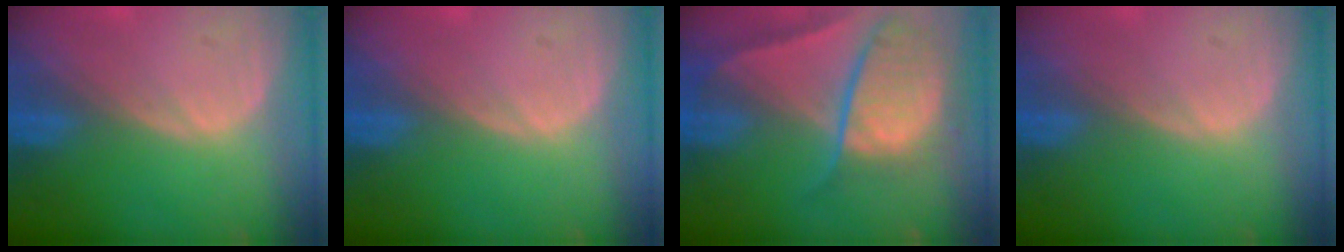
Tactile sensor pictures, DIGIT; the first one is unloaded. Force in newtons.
{"total": 0.0}
{"total": 10.3, "press": 8.7, "slide": 5.5}
{"total": 0.0}